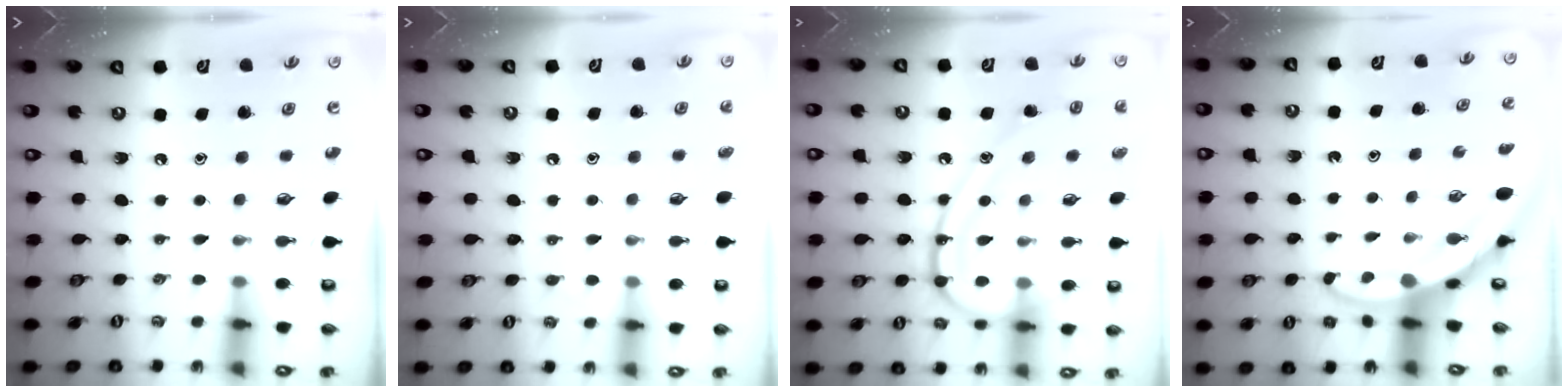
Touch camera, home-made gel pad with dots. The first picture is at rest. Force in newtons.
{"total": 4.0, "press": 4.0, "slide": 0.5}
{"total": 15.2, "press": 15.1, "slide": 1.1}
{"total": 3.3, "press": 3.3, "slide": 0.2}